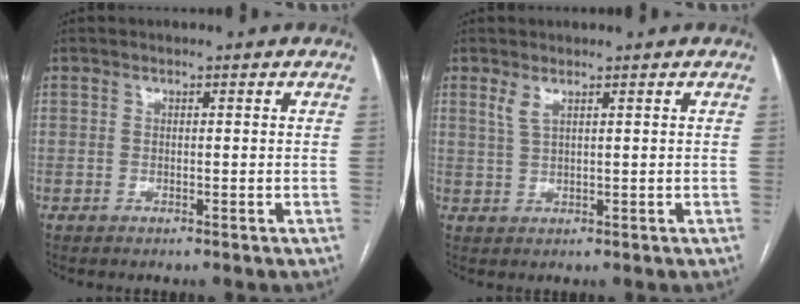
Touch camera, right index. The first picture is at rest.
{"total": 2.0, "force": [1.3, 0.3, 1.5], "torque": [-0.041, 0.002, 0.031]}